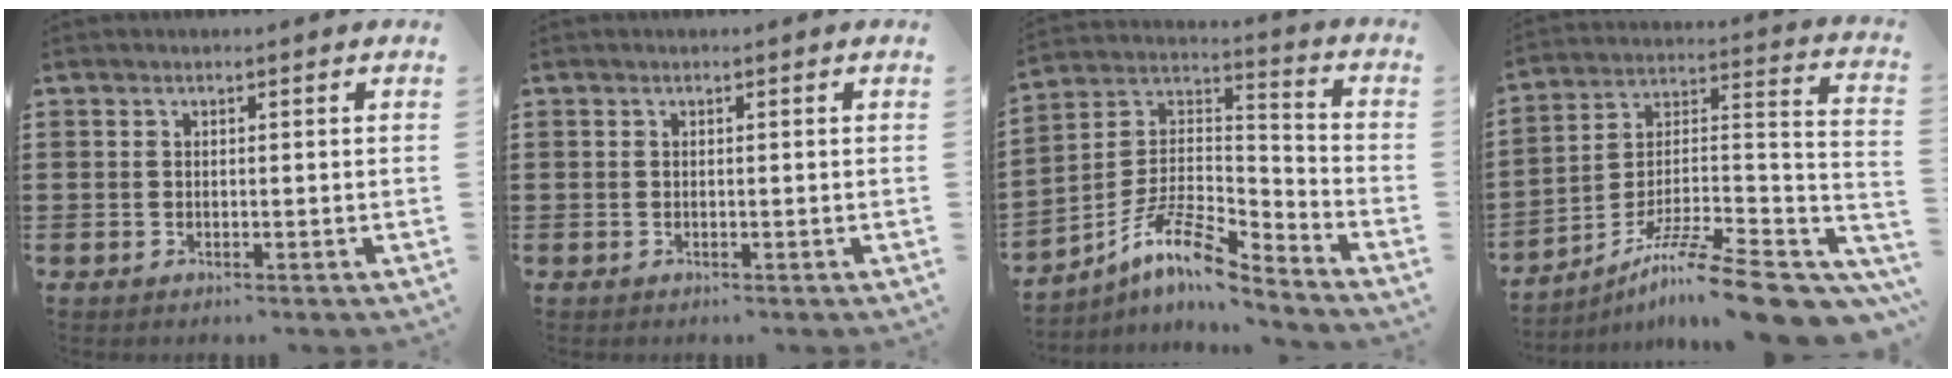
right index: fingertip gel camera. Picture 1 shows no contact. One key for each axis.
{"total": 0.0}
{"total": 9.8, "fx": -7.6, "fy": 2.3, "fz": 5.8, "tx": -0.128, "ty": 0.000, "tz": -0.155}
{"total": 13.6, "fx": -10.2, "fy": 2.2, "fz": 8.7, "tx": -0.136, "ty": 0.026, "tz": -0.181}